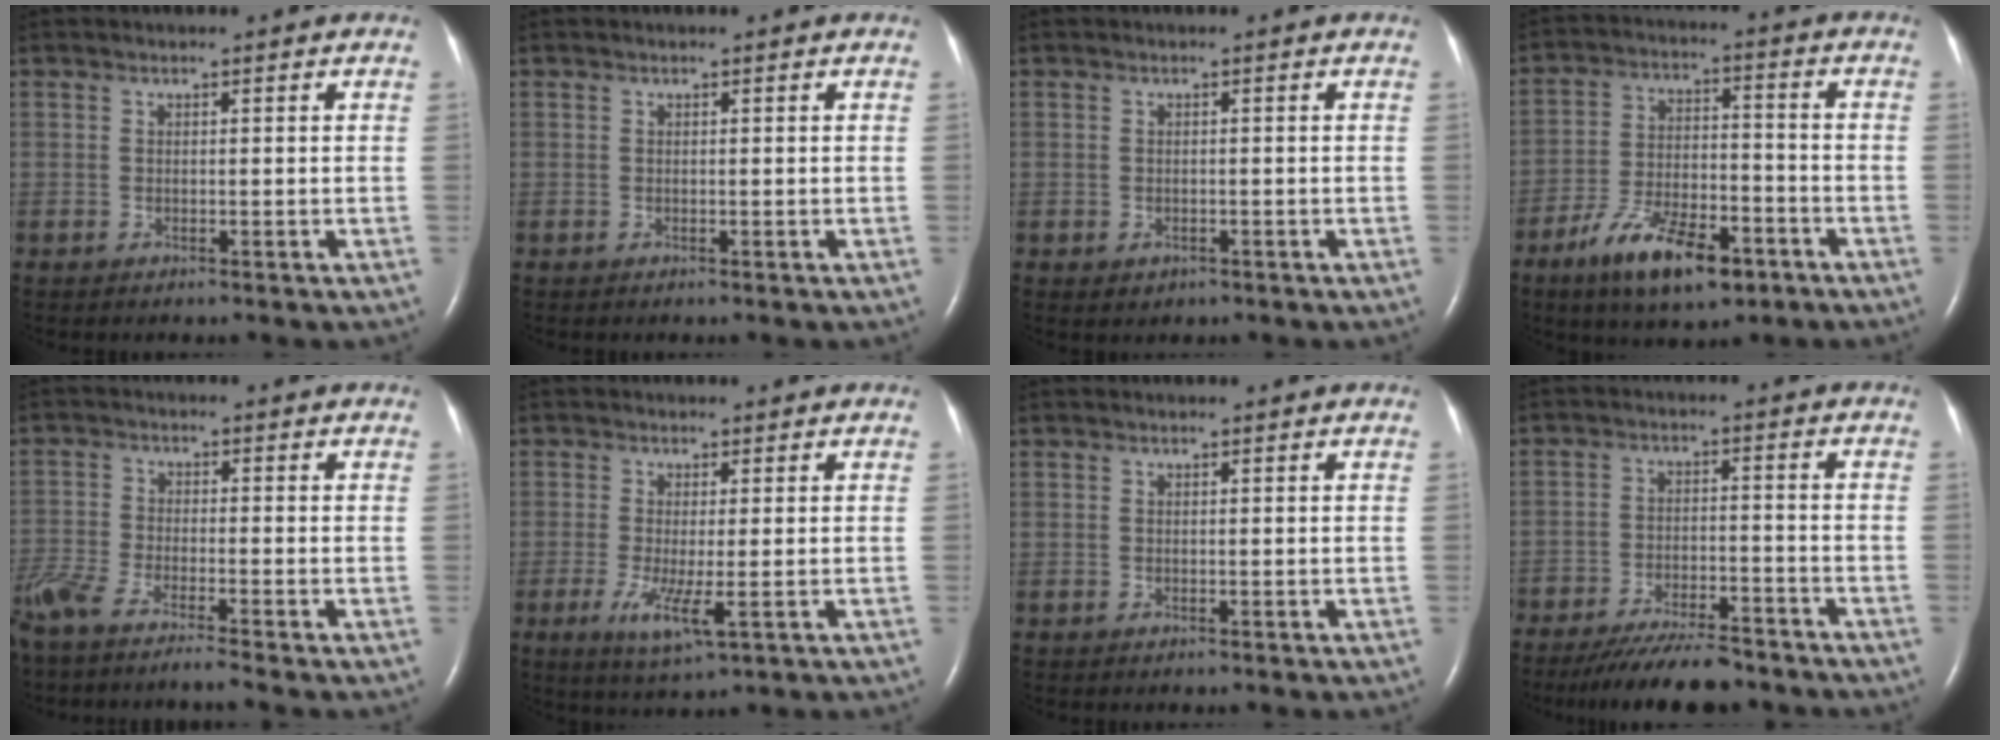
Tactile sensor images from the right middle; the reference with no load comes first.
{"total": 0.0}
{"total": 1.2, "force": [-0.5, 1.0, 0.4], "torque": [-0.010, 0.001, -0.002]}
{"total": 12.3, "force": [-7.4, 4.6, 8.7], "torque": [-0.157, -0.001, -0.124]}
{"total": 8.9, "force": [-7.5, -0.2, 4.8], "torque": [-0.090, -0.024, -0.134]}
{"total": 5.4, "force": [-1.7, 0.8, 5.1], "torque": [-0.103, -0.016, -0.026]}
{"total": 0.0}
{"total": 11.7, "force": [-10.3, 2.3, 5.1], "torque": [-0.076, -0.012, -0.159]}